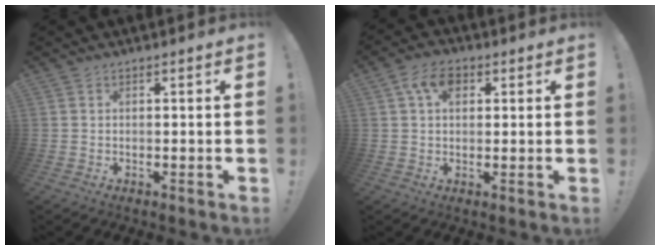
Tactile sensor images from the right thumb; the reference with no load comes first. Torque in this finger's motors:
{"motor_torque": [-0.41, 0.29, 0.51, 0.09, 0.00]}